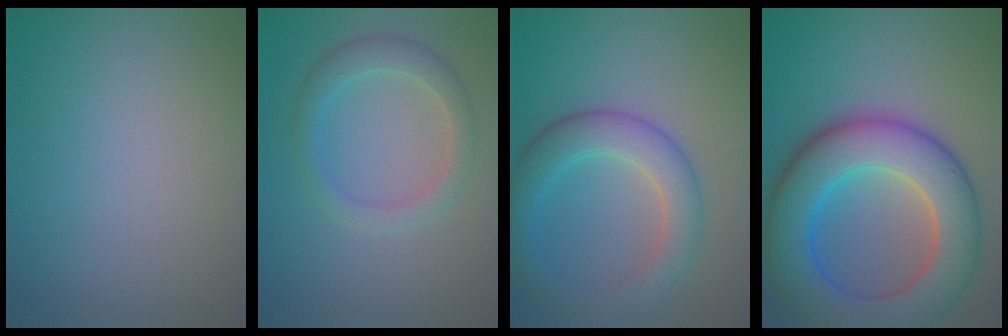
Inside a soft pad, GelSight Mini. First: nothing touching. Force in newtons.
{"total": 2.6, "press": 2.6, "slide": 0.1}
{"total": 5.0, "press": 4.9, "slide": 0.3}
{"total": 11.3, "press": 11.3, "slide": 0.3}